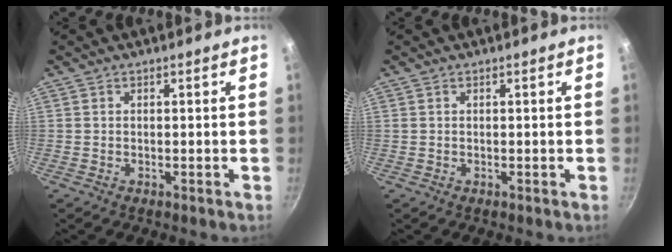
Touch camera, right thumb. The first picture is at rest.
{"total": 0.0}